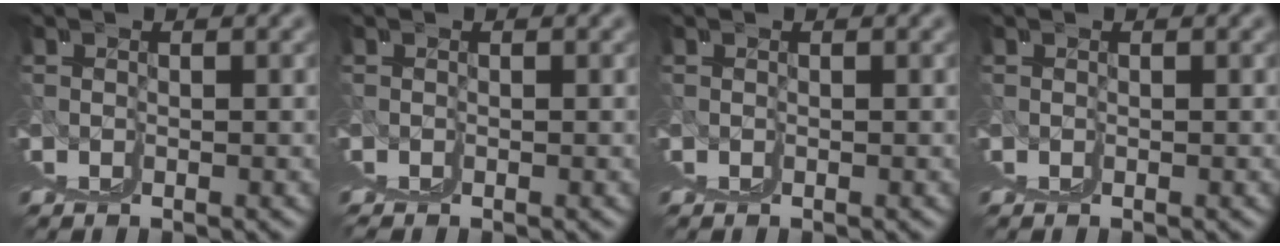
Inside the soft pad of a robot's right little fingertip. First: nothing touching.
{"total": 0.7, "force": [0.0, 0.3, 0.6], "torque": [-0.013, 0.000, 0.002]}
{"total": 0.0}
{"total": 0.0}